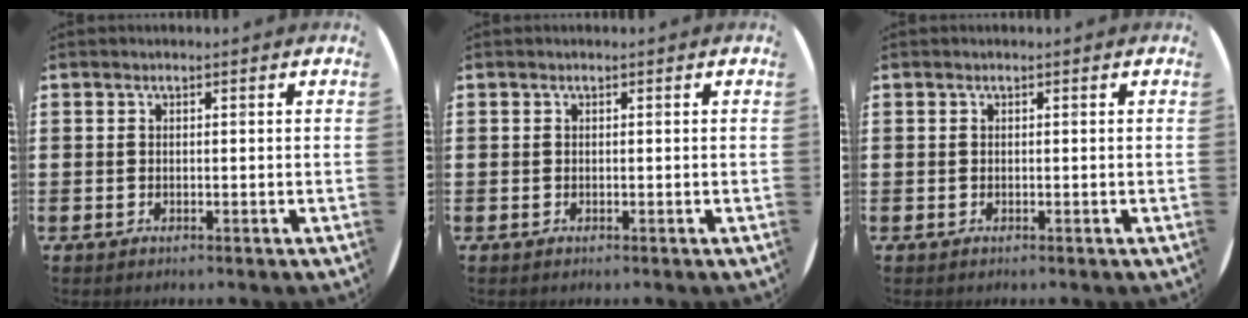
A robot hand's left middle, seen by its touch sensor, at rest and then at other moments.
{"total": 0.0}
{"total": 0.0}